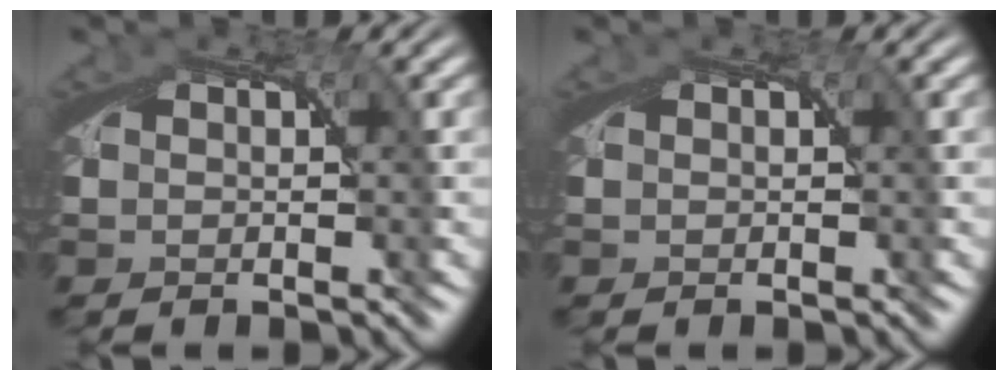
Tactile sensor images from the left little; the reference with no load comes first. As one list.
[{"total": 0.0}]